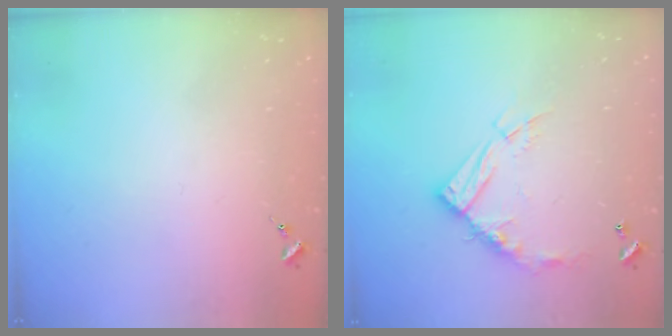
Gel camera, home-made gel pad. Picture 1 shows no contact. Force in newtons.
{"total": 12.7, "press": 12.7, "slide": 1.1}